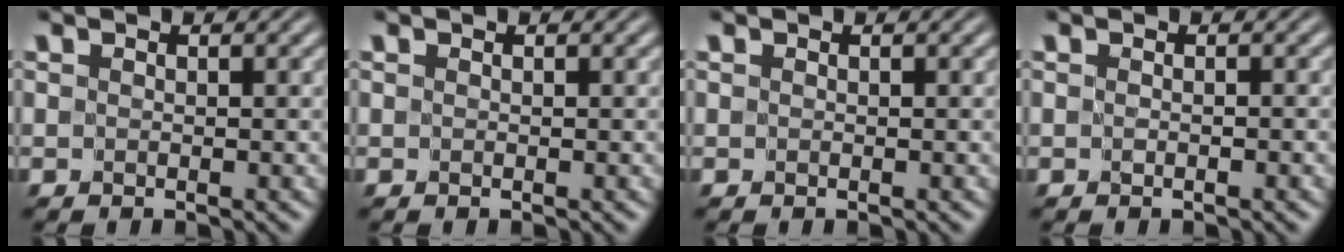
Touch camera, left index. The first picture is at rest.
{"total": 0.0}
{"total": 0.0}
{"total": 0.0}